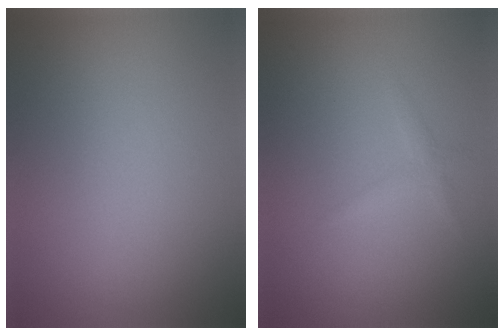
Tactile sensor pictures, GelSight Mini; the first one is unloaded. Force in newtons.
{"total": 1.1, "press": 1.1, "slide": 0.0}